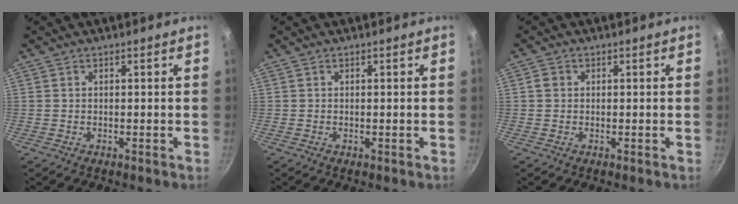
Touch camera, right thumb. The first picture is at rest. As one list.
[{"total": 0.0}, {"total": 1.4, "force": [0.1, 1.2, 0.6], "torque": [-0.007, 0.002, 0.001]}]